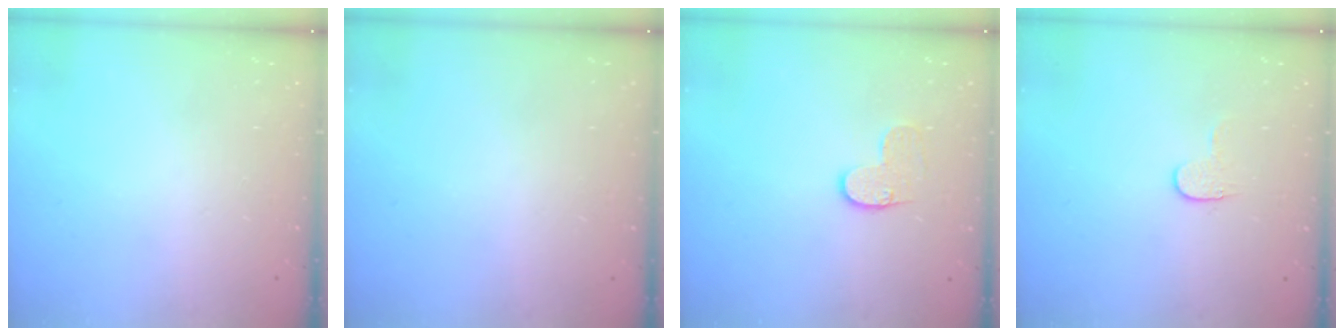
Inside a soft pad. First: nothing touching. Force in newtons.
{"total": 0.6, "press": 0.5, "slide": 0.2}
{"total": 6.7, "press": 6.7, "slide": 0.1}
{"total": 3.5, "press": 3.5, "slide": 0.4}